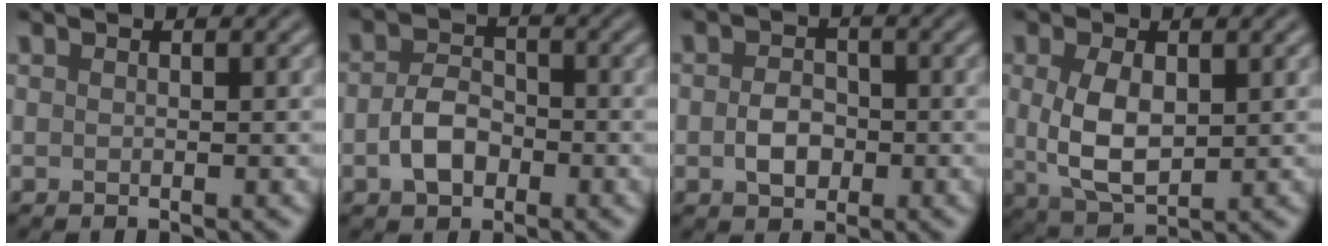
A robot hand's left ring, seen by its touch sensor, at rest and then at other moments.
{"total": 3.4, "force": [-1.0, 2.4, 2.2], "torque": [-0.042, 0.002, -0.024]}
{"total": 2.8, "force": [-0.6, 2.1, 1.8], "torque": [-0.032, 0.000, -0.016]}
{"total": 5.0, "force": [0.5, 2.8, 4.1], "torque": [-0.091, -0.002, 0.018]}